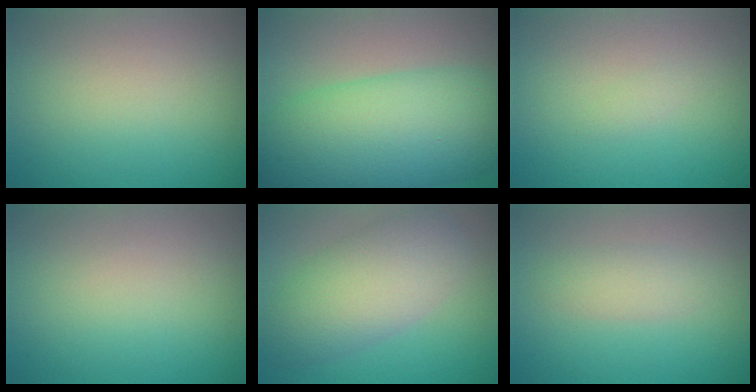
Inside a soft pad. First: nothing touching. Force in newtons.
{"total": 11.4, "press": 11.4, "slide": 0.1}
{"total": 0.6, "press": 0.6, "slide": 0.0}
{"total": 0.0}
{"total": 6.5, "press": 6.5, "slide": 0.1}
{"total": 1.9, "press": 1.9, "slide": 0.1}